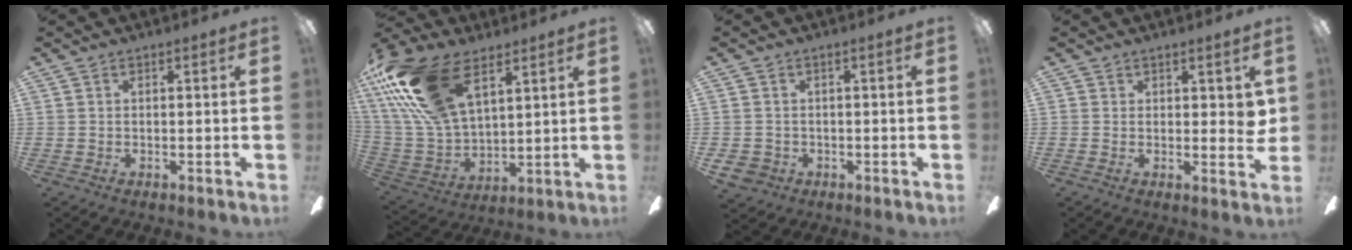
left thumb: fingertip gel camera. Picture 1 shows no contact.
{"total": 24.1, "force": [12.6, 12.5, 16.3], "torque": [-0.364, -0.033, 0.226]}
{"total": 3.8, "force": [-1.1, 3.5, 0.9], "torque": [-0.038, 0.005, -0.022]}
{"total": 4.1, "force": [1.5, 2.0, 3.2], "torque": [-0.026, -0.010, 0.022]}